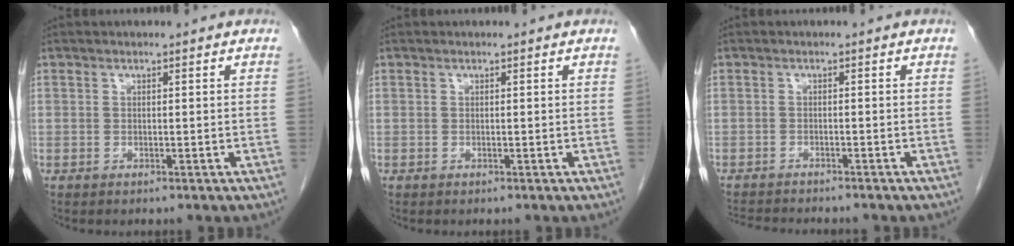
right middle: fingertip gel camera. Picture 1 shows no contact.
{"total": 0.0}
{"total": 7.4, "force": [-6.9, 0.9, 2.7], "torque": [-0.039, -0.008, -0.103]}